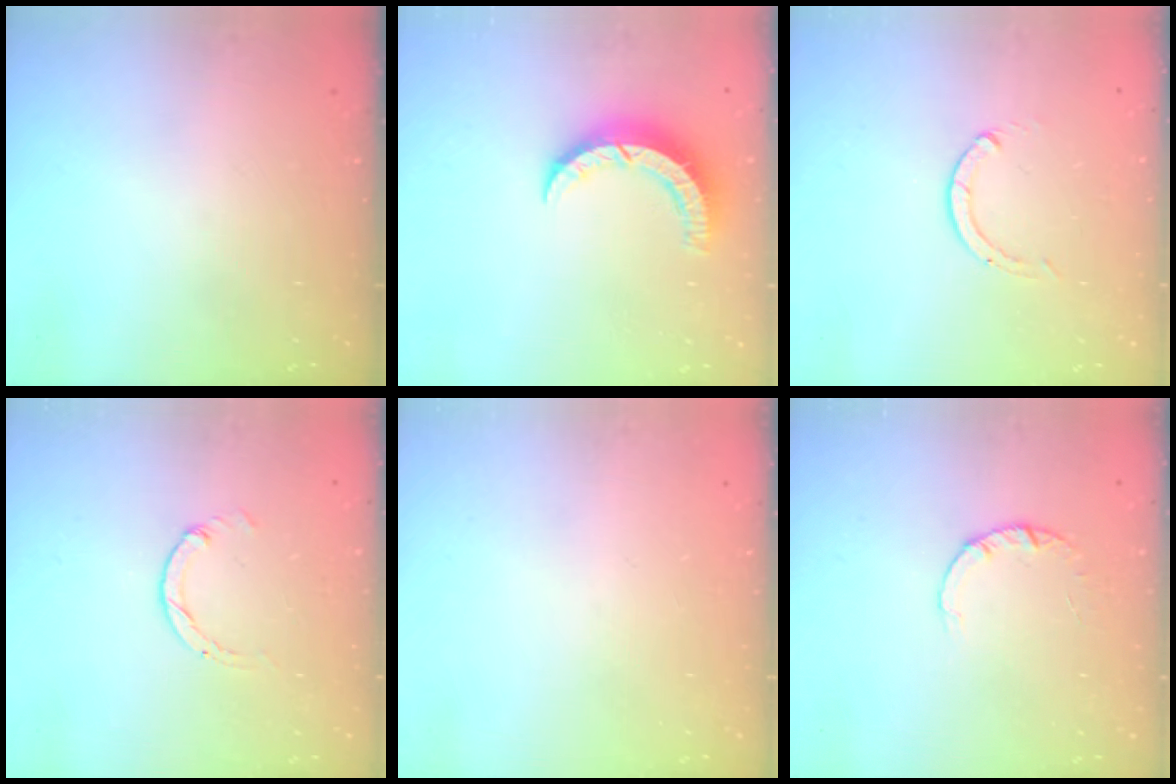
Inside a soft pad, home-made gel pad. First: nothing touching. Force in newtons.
{"total": 7.4, "press": 7.4, "slide": 0.7}
{"total": 0.0}
{"total": 0.0}
{"total": 0.0}
{"total": 1.8, "press": 1.8, "slide": 0.1}